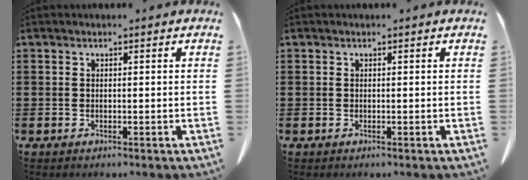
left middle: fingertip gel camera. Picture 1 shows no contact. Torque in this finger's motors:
{"motor_torque": [-1.12, -1.02, 0.01, -0.01]}